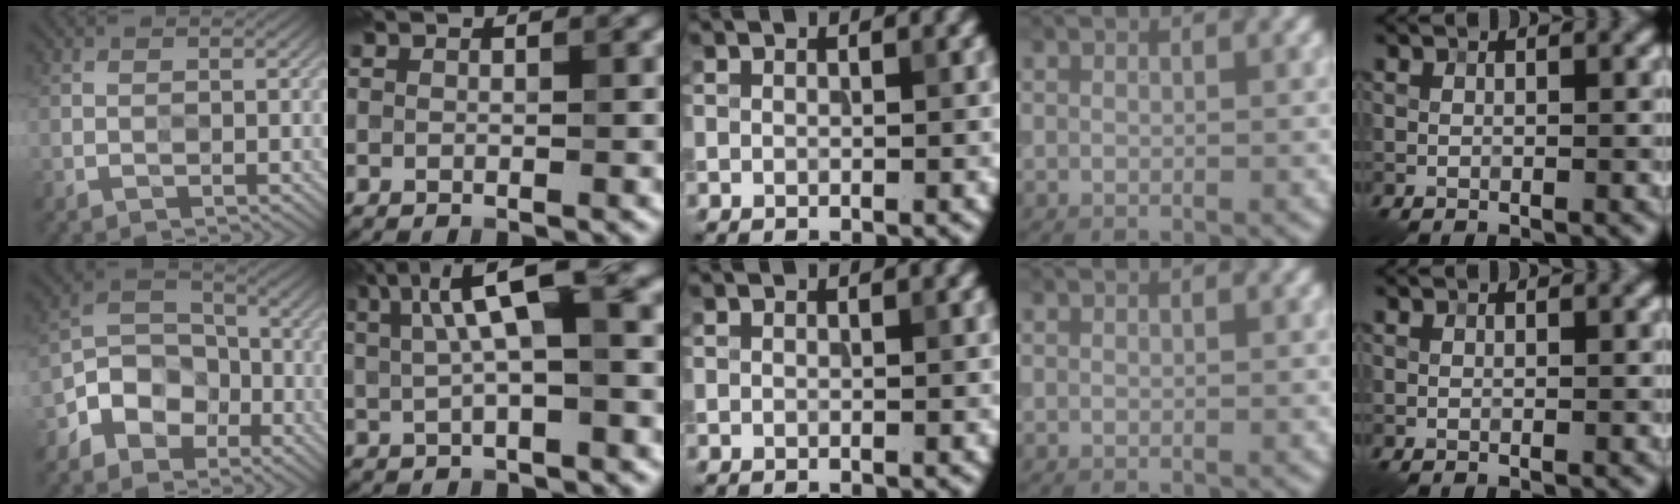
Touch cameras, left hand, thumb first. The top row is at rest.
{"thumb": {"total": 7.6, "force": [-4.4, 5.4, 3.2], "torque": [-0.059, 0.000, -0.102]}, "index": {"total": 7.5, "force": [2.1, 1.9, 7.0], "torque": [-0.119, 0.017, 0.031]}}